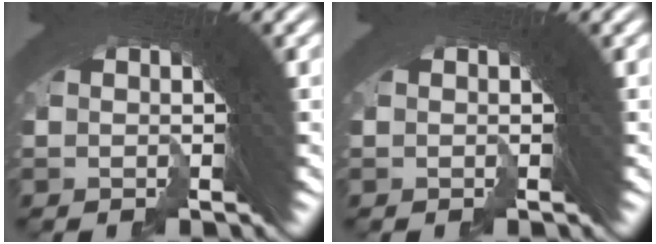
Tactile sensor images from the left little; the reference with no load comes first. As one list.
[{"total": 0.0}]